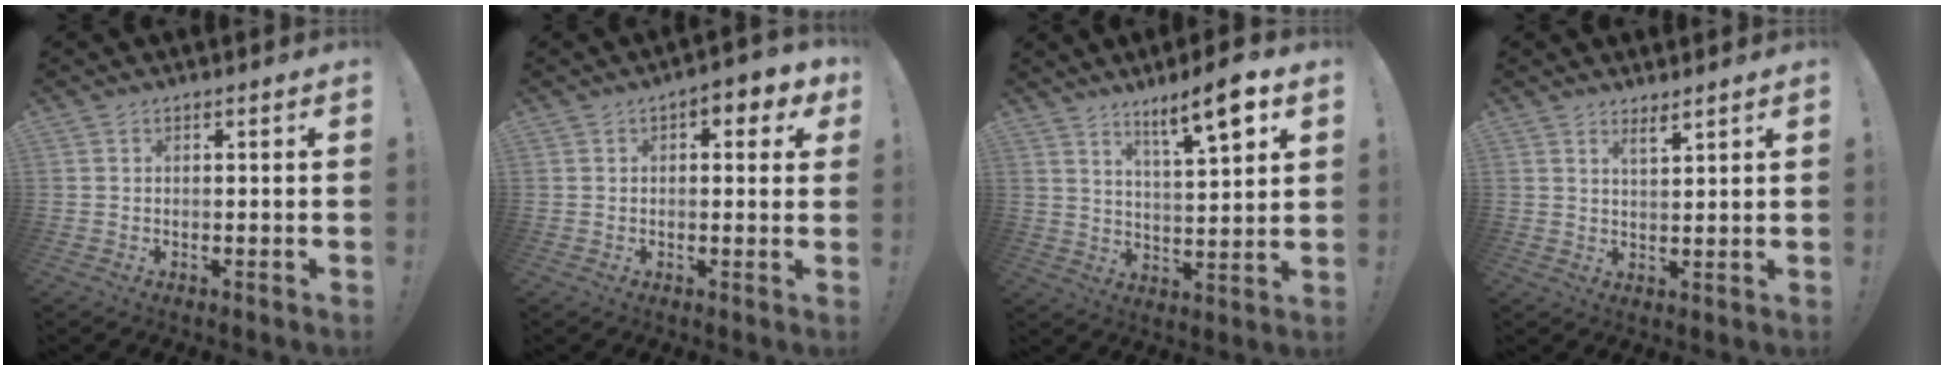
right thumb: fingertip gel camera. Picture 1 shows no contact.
{"total": 4.5, "force": [1.6, 2.3, 3.6], "torque": [-0.030, -0.006, 0.021]}
{"total": 11.3, "force": [7.0, 1.6, 8.7], "torque": [-0.130, -0.038, 0.109]}
{"total": 3.3, "force": [2.8, 0.3, 1.7], "torque": [-0.028, -0.017, 0.048]}